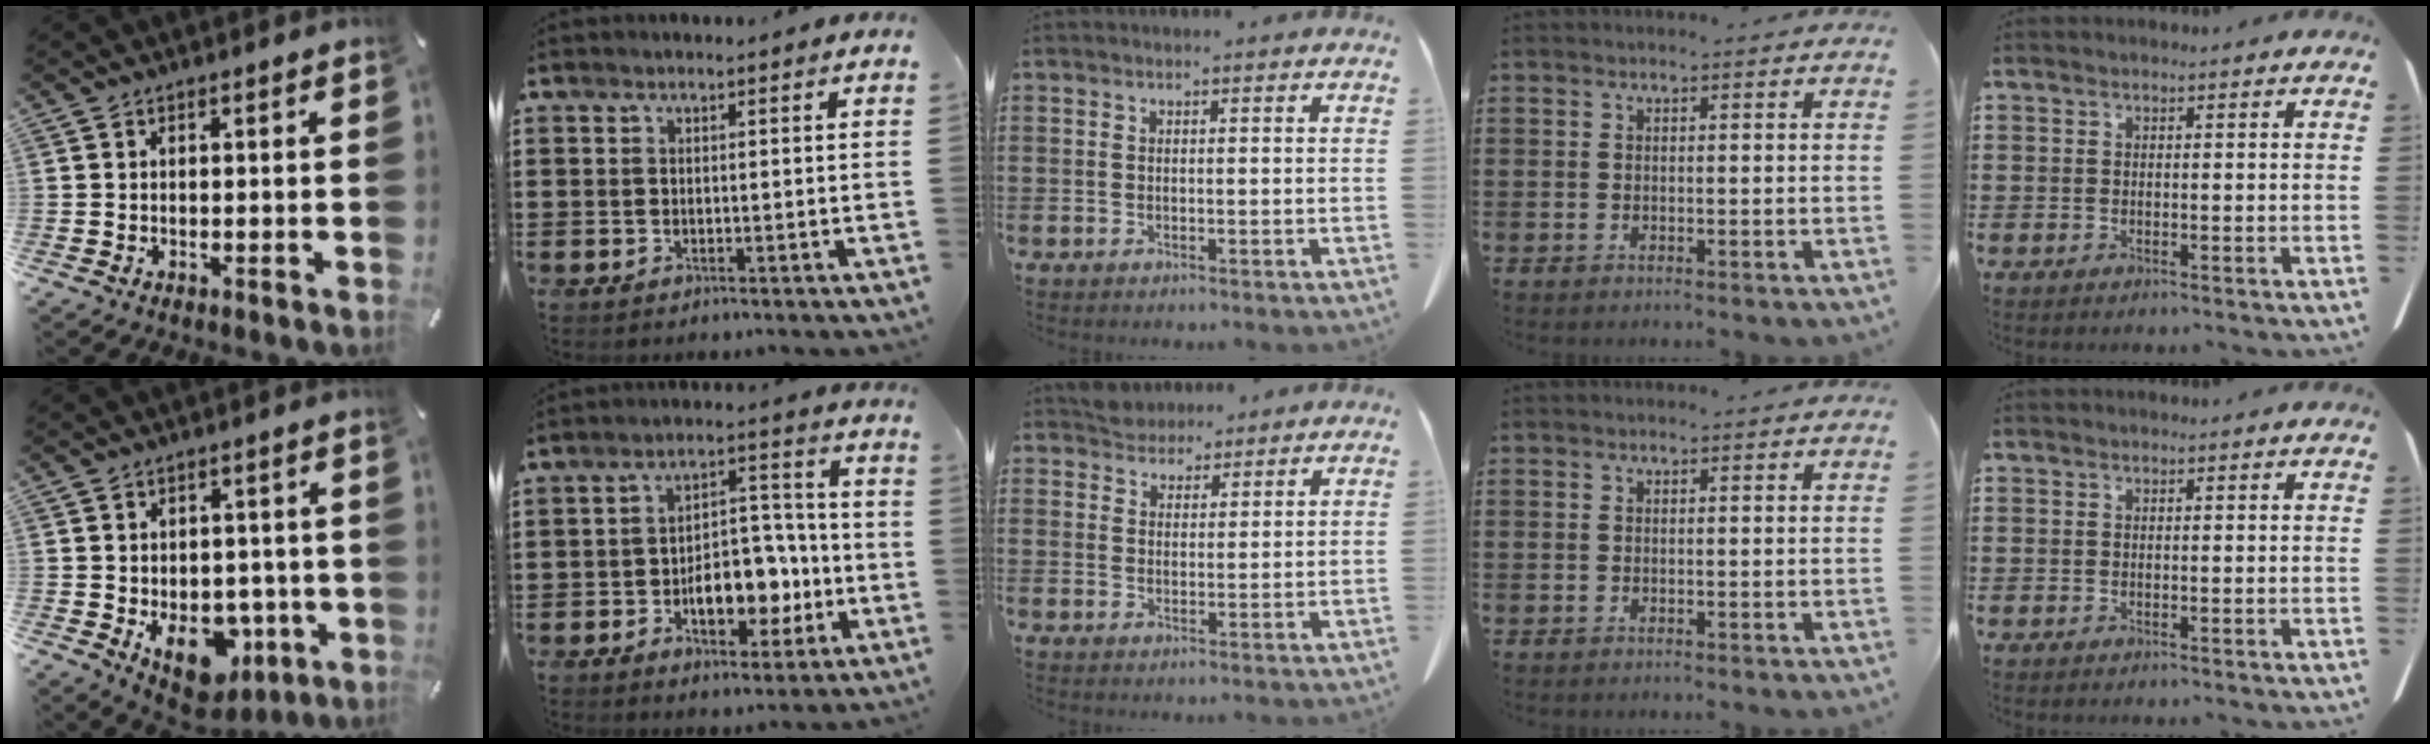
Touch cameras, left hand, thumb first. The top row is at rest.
{"thumb": {"total": 11.7, "force": [-3.3, 8.7, 7.2], "torque": [-0.087, 0.002, -0.048]}, "index": {"total": 9.4, "force": [-3.1, 5.5, 7.0], "torque": [-0.109, 0.011, -0.055]}, "middle": {"total": 3.6, "force": [3.5, 1.1, 0.0], "torque": [-0.013, -0.005, 0.068]}}